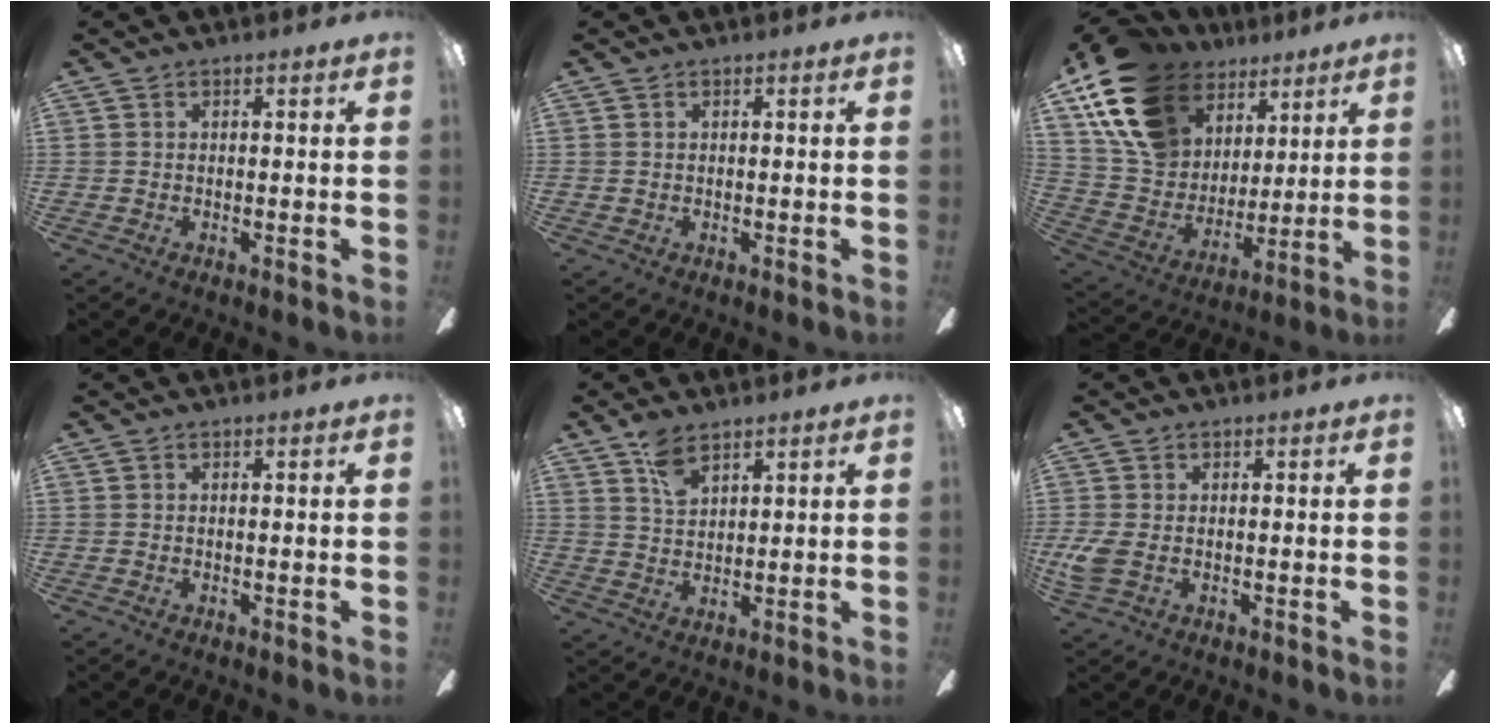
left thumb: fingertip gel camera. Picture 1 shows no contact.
{"total": 0.6, "force": [0.3, 0.5, 0.1], "torque": [-0.003, 0.004, 0.005]}
{"total": 19.0, "force": [11.0, 12.5, 9.0], "torque": [-0.200, -0.042, 0.211]}
{"total": 0.0}
{"total": 6.0, "force": [4.3, 2.7, 3.2], "torque": [-0.057, -0.016, 0.078]}
{"total": 4.2, "force": [-0.3, 2.8, 3.2], "torque": [-0.082, -0.001, -0.011]}